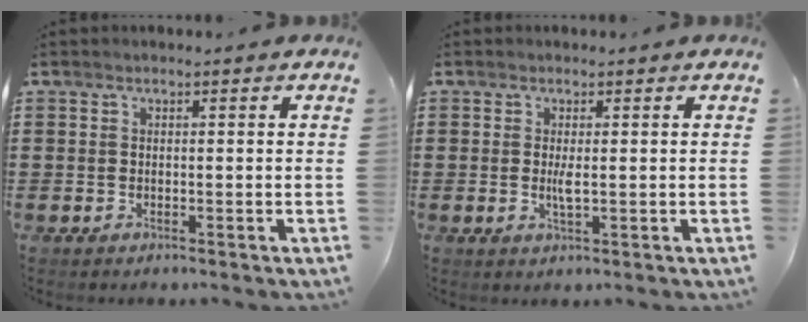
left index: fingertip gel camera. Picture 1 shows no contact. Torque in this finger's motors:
{"motor_torque": [0.58, 0.13, 0.10, 0.05]}